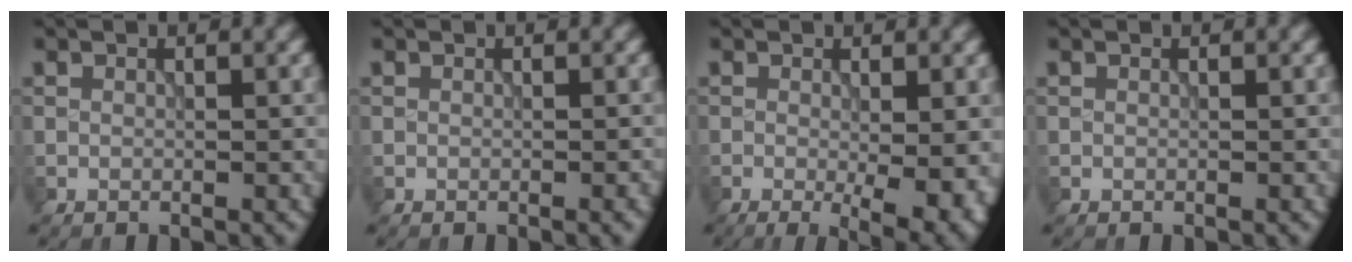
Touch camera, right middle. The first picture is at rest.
{"total": 0.6, "force": [-0.3, 0.1, 0.6], "torque": [-0.005, 0.001, -0.004]}
{"total": 5.6, "force": [-1.4, 1.5, 5.3], "torque": [-0.071, -0.019, -0.015]}
{"total": 0.0}